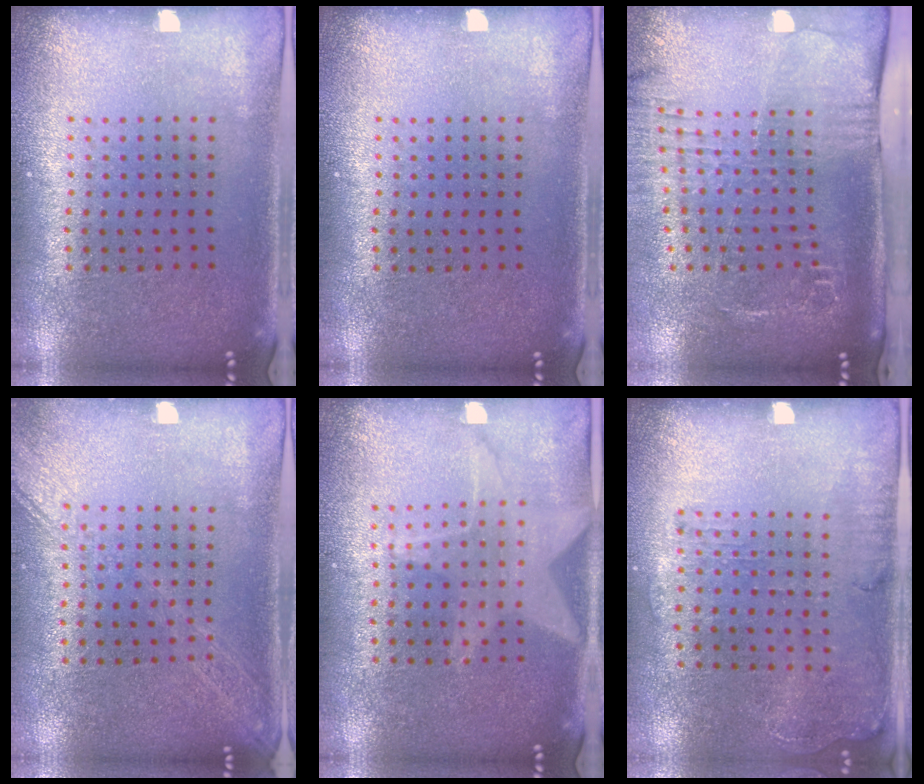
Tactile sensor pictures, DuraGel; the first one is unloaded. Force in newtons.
{"total": 0.0}
{"total": 2.7, "press": 2.1, "slide": 1.6}
{"total": 1.6, "press": 1.5, "slide": 0.6}
{"total": 1.4, "press": 1.4, "slide": 0.2}
{"total": 1.3, "press": 1.2, "slide": 0.5}